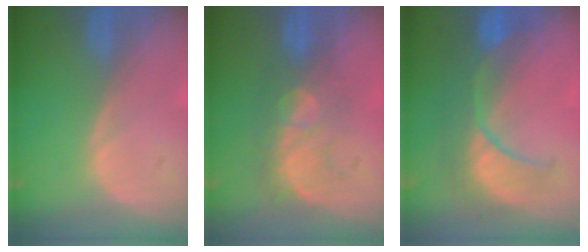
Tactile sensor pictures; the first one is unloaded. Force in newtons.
{"total": 7.8, "press": 7.2, "slide": 3.1}
{"total": 8.6, "press": 8.5, "slide": 1.4}